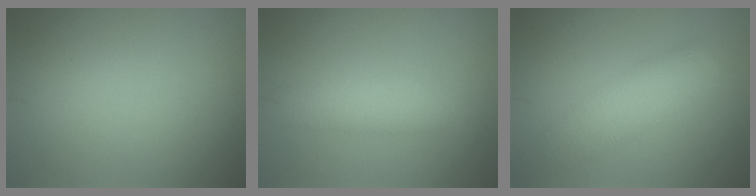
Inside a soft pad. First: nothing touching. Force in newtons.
{"total": 3.5, "press": 3.5, "slide": 0.2}
{"total": 5.0, "press": 5.0, "slide": 0.3}